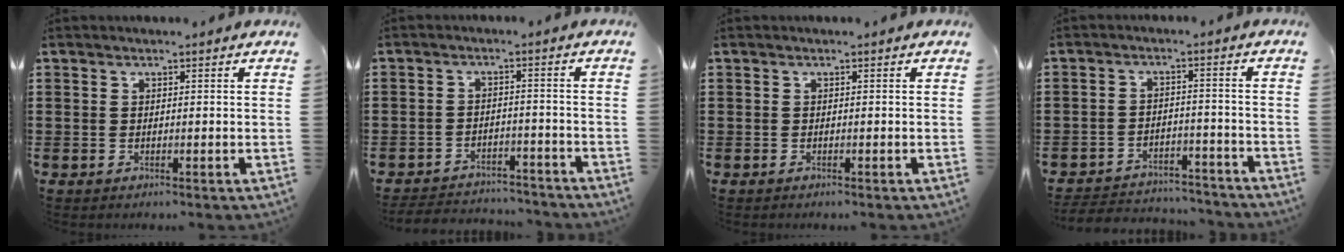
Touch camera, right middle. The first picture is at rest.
{"total": 3.7, "force": [-3.7, 0.5, 0.0], "torque": [-0.007, 0.000, -0.078]}
{"total": 0.0}
{"total": 4.2, "force": [-4.1, 0.6, 0.2], "torque": [-0.016, 0.000, -0.089]}